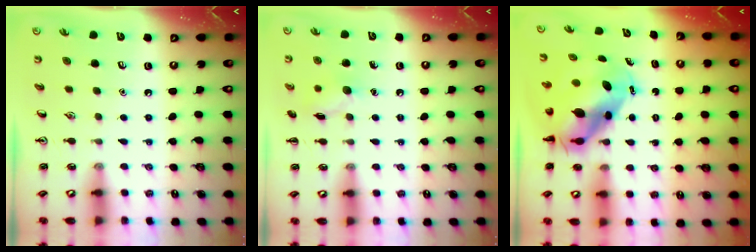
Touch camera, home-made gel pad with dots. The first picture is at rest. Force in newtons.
{"total": 7.4, "press": 7.3, "slide": 0.8}
{"total": 8.7, "press": 8.4, "slide": 2.2}